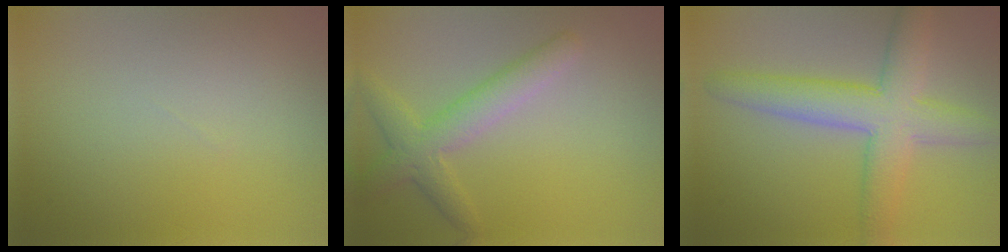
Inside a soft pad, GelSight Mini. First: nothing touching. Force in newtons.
{"total": 3.5, "press": 3.5, "slide": 0.1}
{"total": 6.3, "press": 6.2, "slide": 0.4}